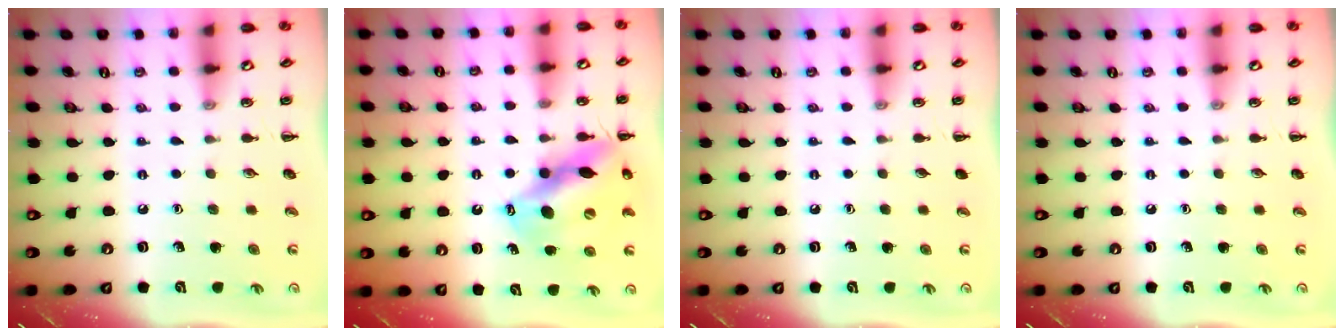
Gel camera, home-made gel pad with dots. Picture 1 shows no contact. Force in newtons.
{"total": 14.2, "press": 13.7, "slide": 4.0}
{"total": 0.0}
{"total": 0.0}